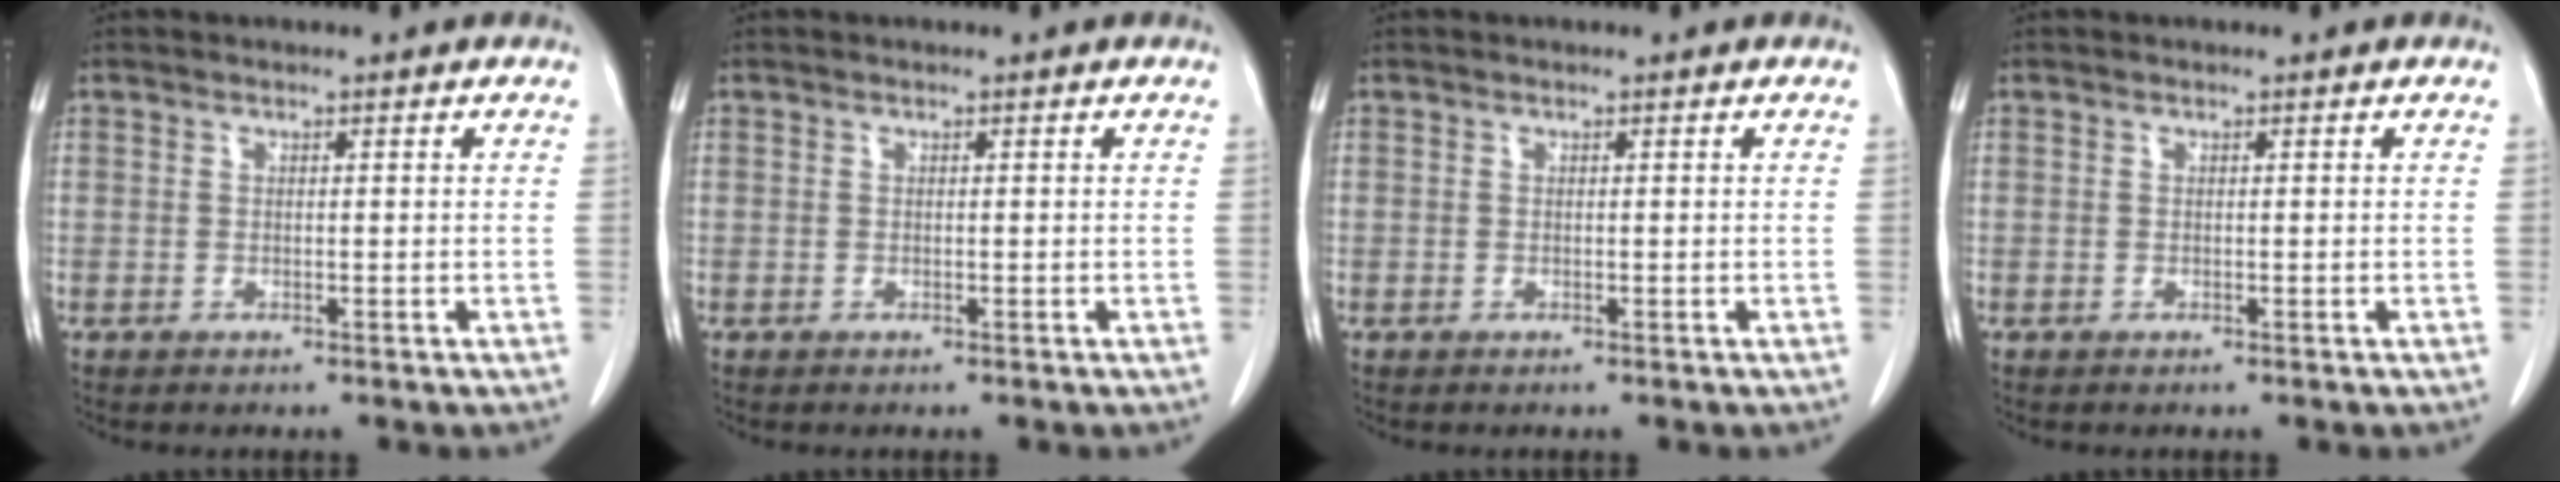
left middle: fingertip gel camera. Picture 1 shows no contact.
{"total": 0.0}
{"total": 0.0}
{"total": 0.0}